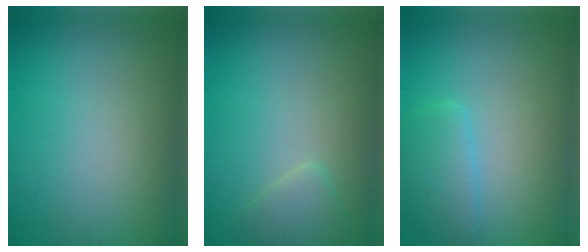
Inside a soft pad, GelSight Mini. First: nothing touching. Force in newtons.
{"total": 1.6, "press": 1.6, "slide": 0.2}
{"total": 2.7, "press": 2.7, "slide": 0.0}